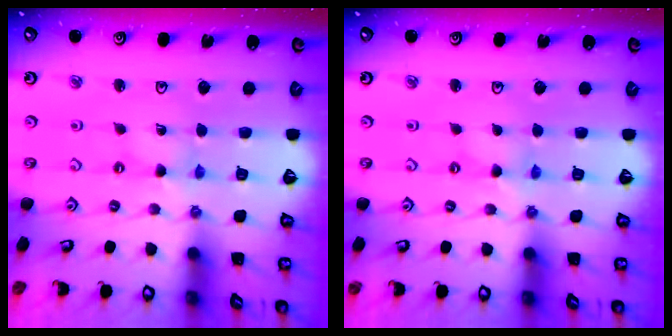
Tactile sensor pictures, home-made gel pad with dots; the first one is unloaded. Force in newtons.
{"total": 1.2, "press": 1.1, "slide": 0.2}